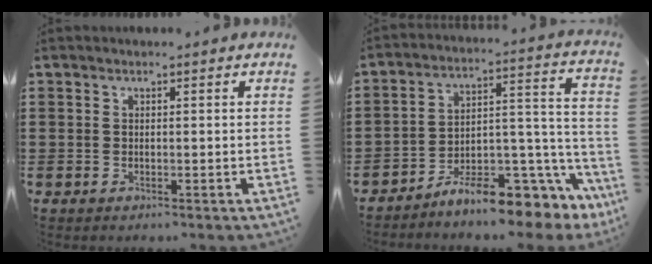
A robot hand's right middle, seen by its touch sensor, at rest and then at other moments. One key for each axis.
{"total": 9.7, "fx": -8.2, "fy": 2.6, "fz": 4.4, "tx": -0.064, "ty": 0.015, "tz": -0.150}